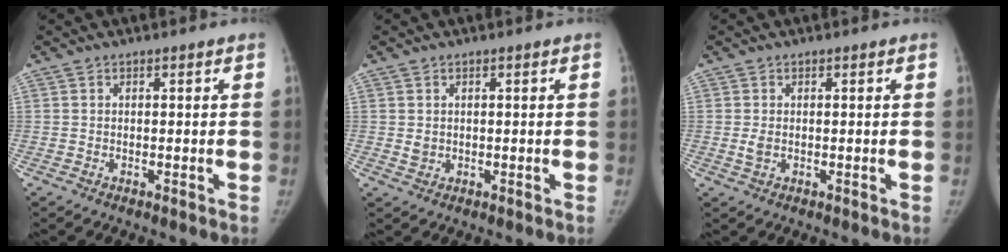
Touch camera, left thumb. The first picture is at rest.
{"total": 1.4, "force": [0.2, 1.2, 0.7], "torque": [-0.006, -0.002, 0.008]}
{"total": 1.6, "force": [-0.1, 1.0, 1.2], "torque": [-0.026, -0.003, -0.002]}